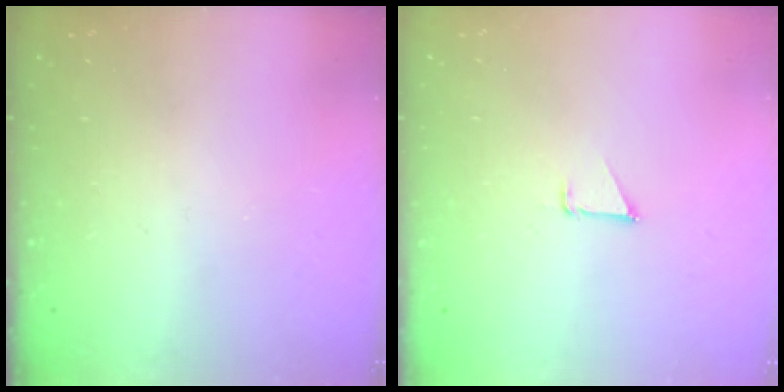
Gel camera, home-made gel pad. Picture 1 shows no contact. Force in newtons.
{"total": 0.8, "press": 0.8, "slide": 0.1}